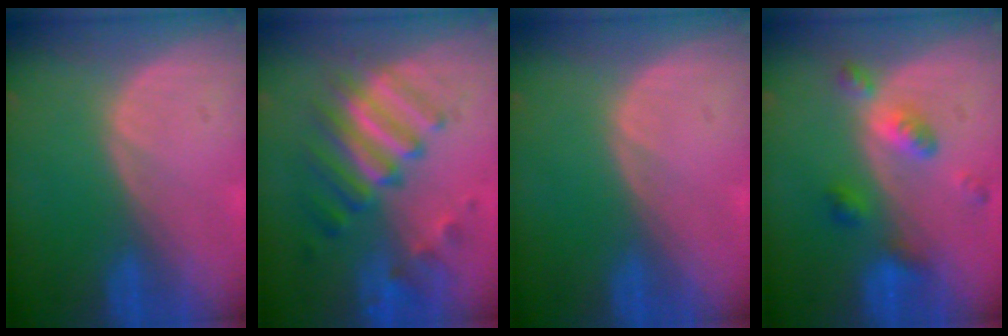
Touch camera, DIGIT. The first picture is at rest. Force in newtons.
{"total": 8.9, "press": 8.5, "slide": 2.7}
{"total": 0.0}
{"total": 5.9, "press": 5.1, "slide": 2.9}